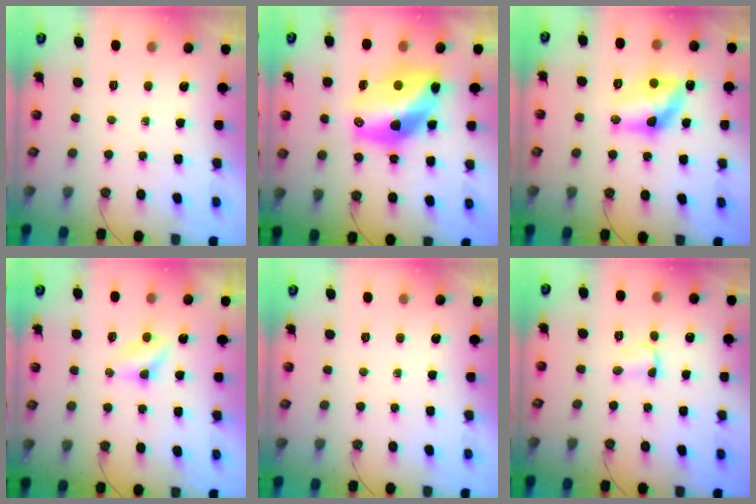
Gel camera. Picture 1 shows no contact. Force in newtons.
{"total": 16.7, "press": 16.6, "slide": 1.8}
{"total": 12.6, "press": 12.6, "slide": 0.7}
{"total": 2.9, "press": 2.9, "slide": 0.3}
{"total": 0.0}
{"total": 2.7, "press": 2.7, "slide": 0.5}